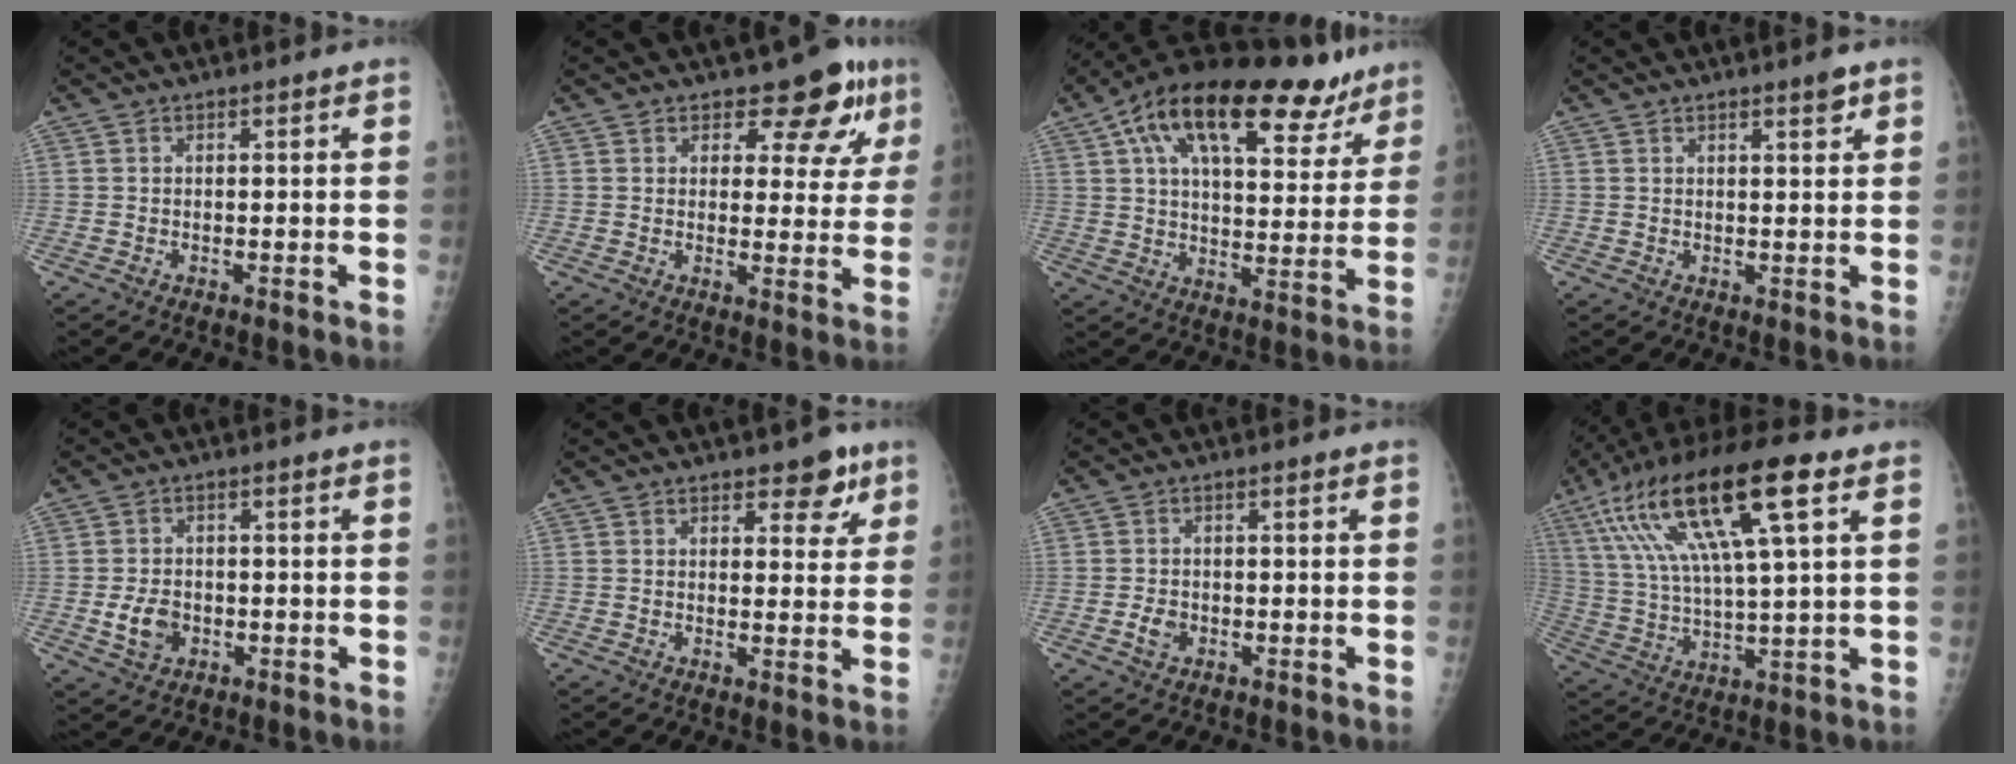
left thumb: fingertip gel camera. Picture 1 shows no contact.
{"total": 8.8, "force": [5.8, 4.8, 4.5], "torque": [-0.019, -0.031, 0.062]}
{"total": 25.2, "force": [15.0, 11.0, 17.1], "torque": [-0.236, 0.000, 0.232]}
{"total": 2.2, "force": [1.5, 0.4, 1.6], "torque": [-0.020, -0.009, 0.021]}
{"total": 5.1, "force": [-1.3, 3.9, 3.1], "torque": [-0.047, 0.004, -0.018]}
{"total": 5.3, "force": [3.3, 2.8, 3.0], "torque": [-0.007, -0.015, 0.039]}
{"total": 2.6, "force": [-0.8, 1.9, 1.5], "torque": [-0.023, 0.004, -0.014]}
{"total": 21.3, "force": [9.0, 4.9, 18.7], "torque": [-0.365, 0.004, 0.156]}